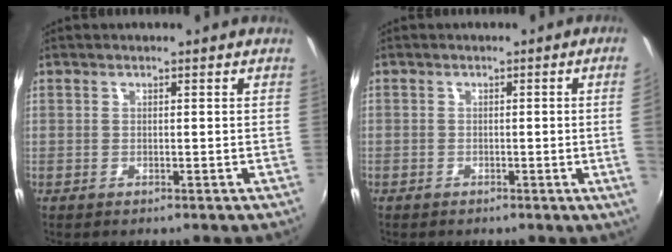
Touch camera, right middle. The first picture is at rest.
{"total": 3.1, "force": [-0.2, -1.6, 2.6], "torque": [-0.047, -0.011, 0.004]}